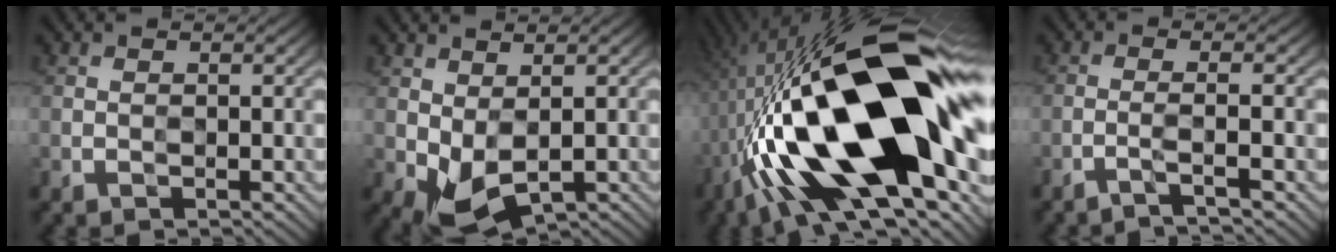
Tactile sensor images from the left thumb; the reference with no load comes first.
{"total": 3.3, "force": [0.4, 2.1, 2.5], "torque": [-0.066, 0.002, 0.010]}
{"total": 21.8, "force": [-3.0, 9.0, 19.7], "torque": [-0.369, 0.028, -0.055]}
{"total": 2.2, "force": [-1.7, -0.1, 1.3], "torque": [-0.011, 0.014, -0.052]}